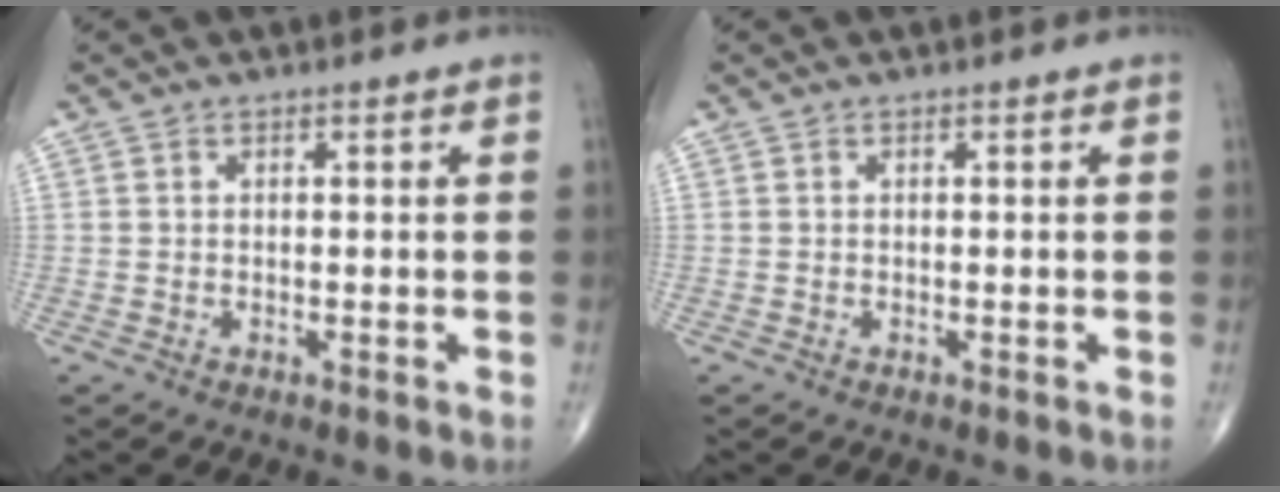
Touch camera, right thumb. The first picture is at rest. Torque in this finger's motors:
{"motor_torque": [-0.15, 0.15, -0.20, -0.04, 0.00]}